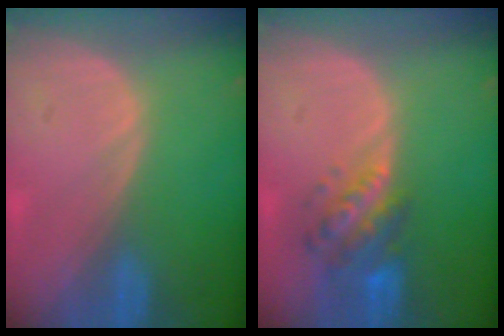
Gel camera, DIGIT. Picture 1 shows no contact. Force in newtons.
{"total": 6.1, "press": 5.9, "slide": 1.7}